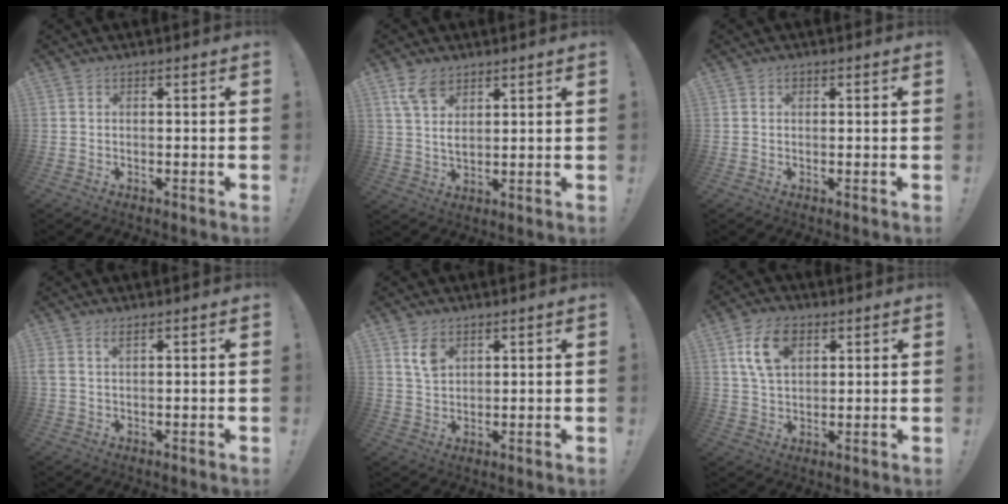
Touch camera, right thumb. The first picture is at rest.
{"total": 7.1, "force": [4.6, 3.7, 4.0], "torque": [-0.078, -0.017, 0.089]}
{"total": 0.7, "force": [0.2, 0.6, 0.1], "torque": [-0.001, 0.002, 0.004]}
{"total": 2.1, "force": [1.2, 0.5, 1.7], "torque": [-0.041, 0.002, 0.024]}
{"total": 5.2, "force": [2.9, 3.2, 3.0], "torque": [-0.041, -0.013, 0.052]}
{"total": 12.1, "force": [5.1, 7.8, 7.6], "torque": [-0.129, 0.000, 0.096]}